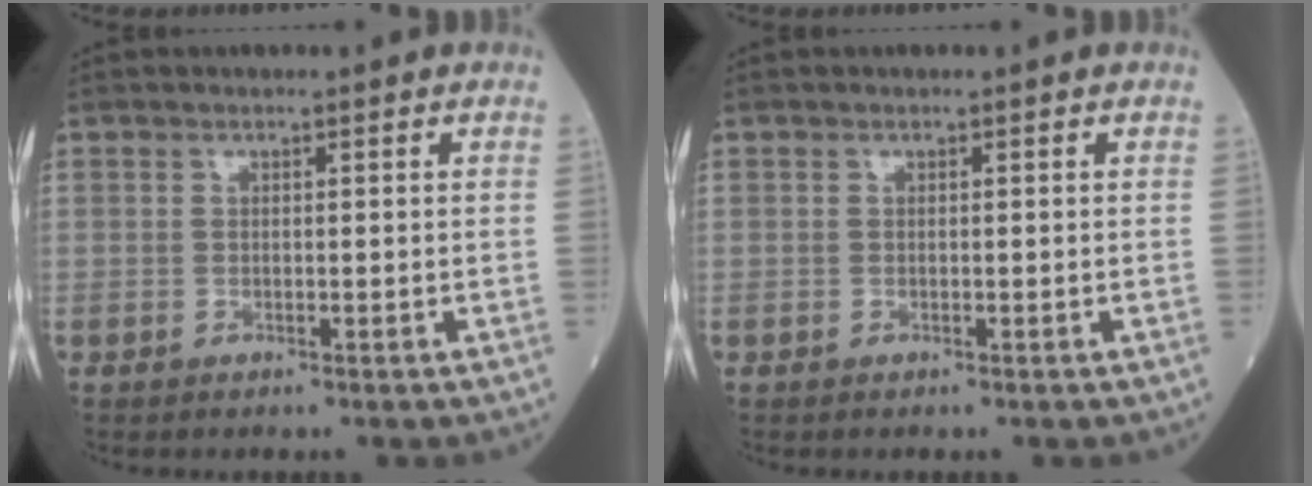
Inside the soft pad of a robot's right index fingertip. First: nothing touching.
{"total": 0.0}